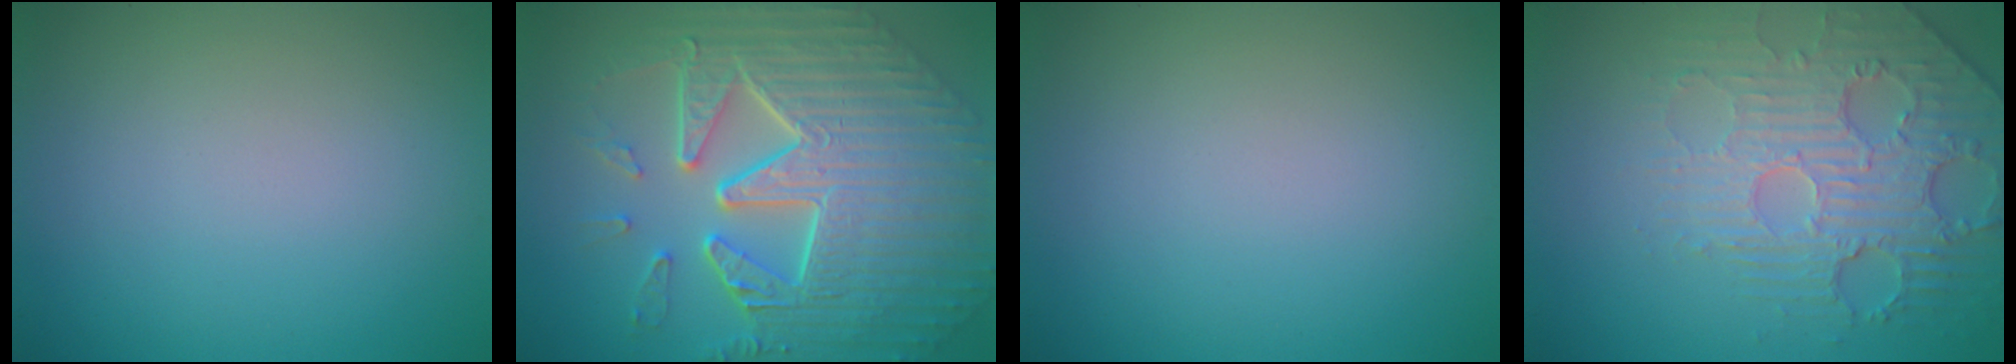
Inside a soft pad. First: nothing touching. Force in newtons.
{"total": 11.0, "press": 7.6, "slide": 7.9}
{"total": 0.0}
{"total": 4.5, "press": 4.1, "slide": 1.7}